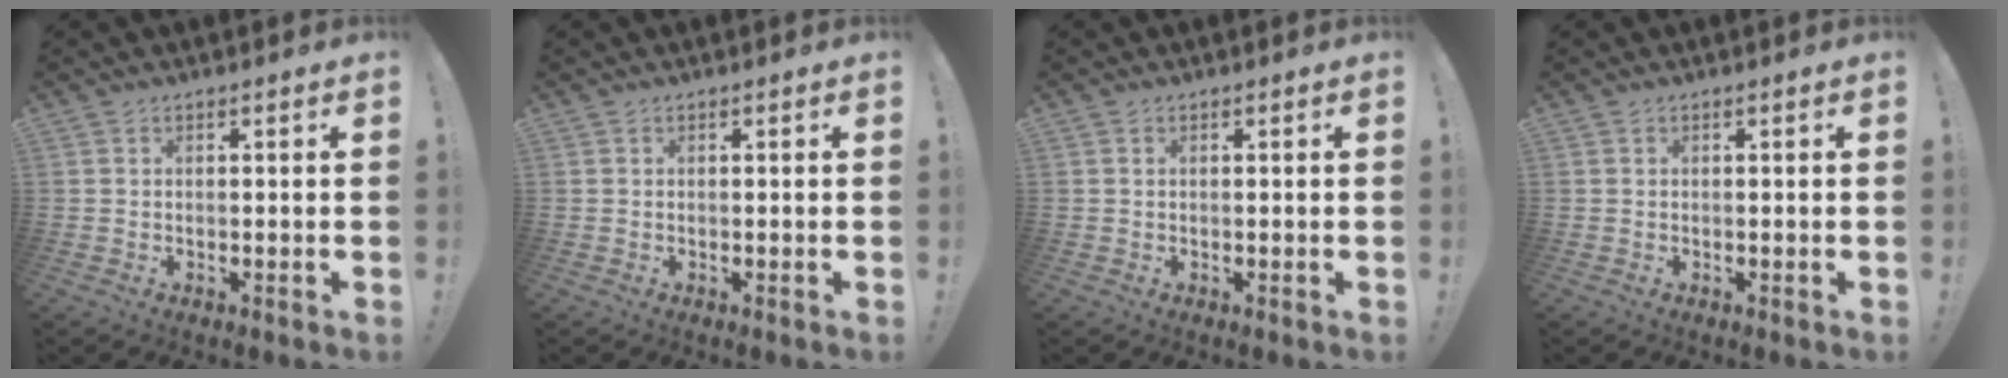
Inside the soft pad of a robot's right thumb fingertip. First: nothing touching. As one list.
[{"total": 0.0}, {"total": 0.0}, {"total": 0.0}]